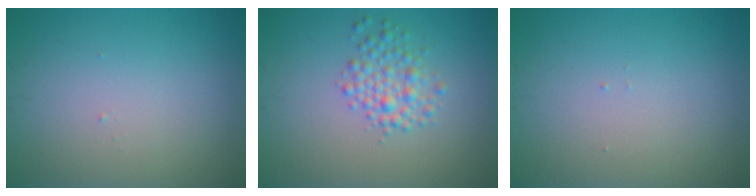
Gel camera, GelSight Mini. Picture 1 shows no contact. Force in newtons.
{"total": 2.7, "press": 2.7, "slide": 0.1}
{"total": 0.0}